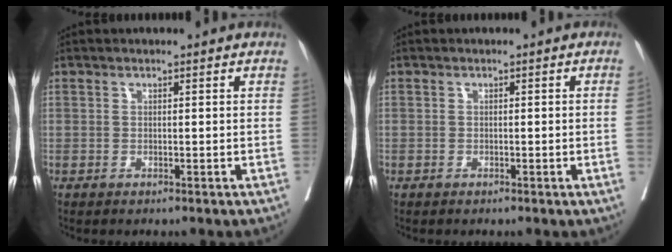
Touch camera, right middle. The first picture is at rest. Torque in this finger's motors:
{"motor_torque": [0.66, -0.71, -0.16, -0.21]}